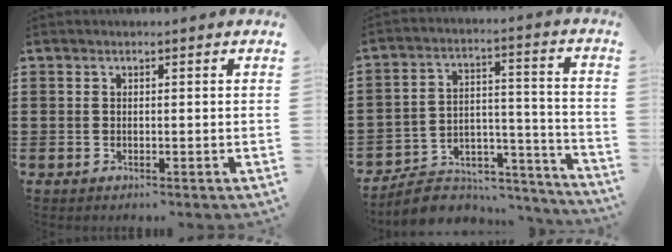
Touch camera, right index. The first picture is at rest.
{"total": 6.8, "force": [-5.9, 3.0, 1.5], "torque": [-0.029, 0.016, -0.112]}